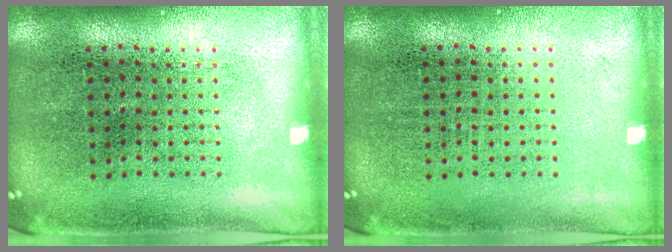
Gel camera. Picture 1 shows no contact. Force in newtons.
{"total": 0.0}